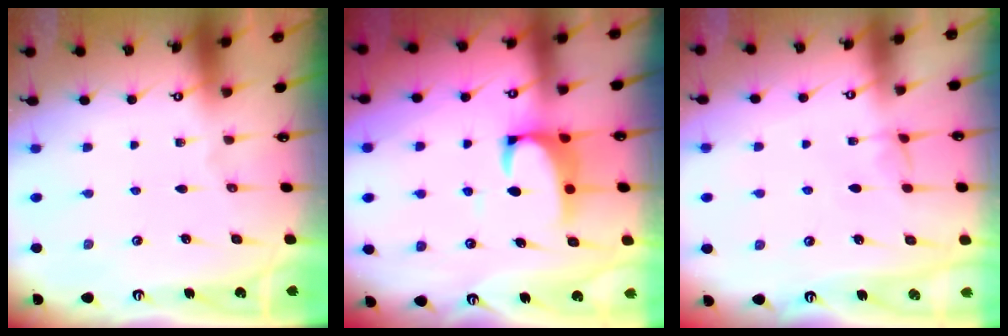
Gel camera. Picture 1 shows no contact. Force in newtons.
{"total": 2.7, "press": 2.5, "slide": 1.1}
{"total": 2.3, "press": 2.2, "slide": 0.3}